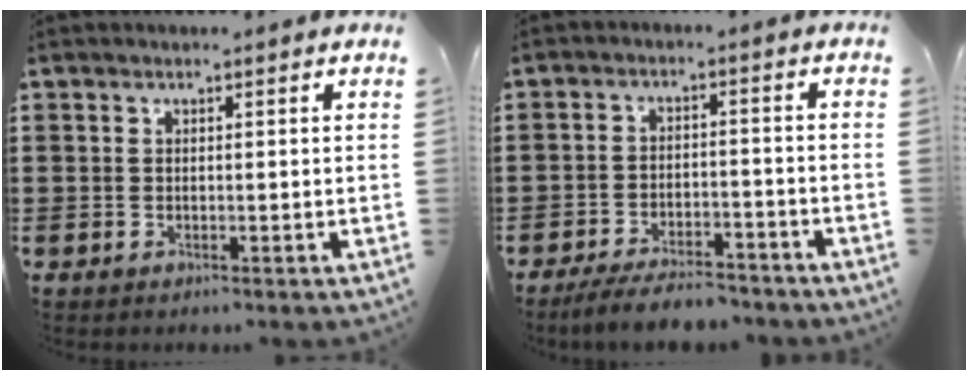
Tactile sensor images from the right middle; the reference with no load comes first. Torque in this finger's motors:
{"motor_torque": [2.14, 0.00, 0.27, 0.16]}